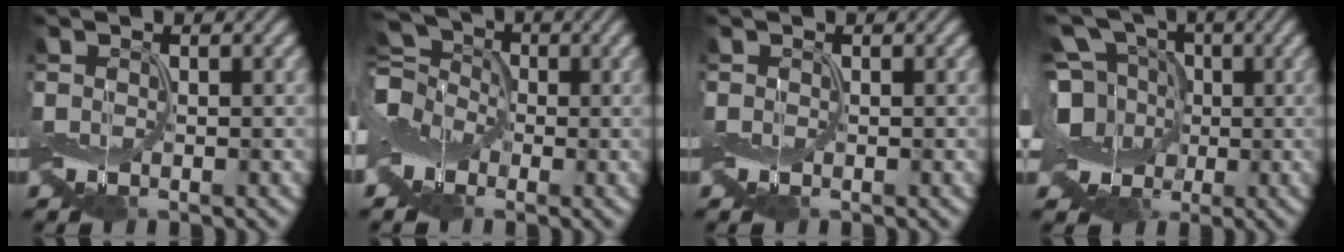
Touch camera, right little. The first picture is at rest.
{"total": 6.3, "force": [-1.7, 5.1, 3.2], "torque": [-0.082, 0.008, -0.048]}
{"total": 0.0}
{"total": 9.3, "force": [-0.3, 7.9, 4.9], "torque": [-0.100, 0.016, -0.032]}